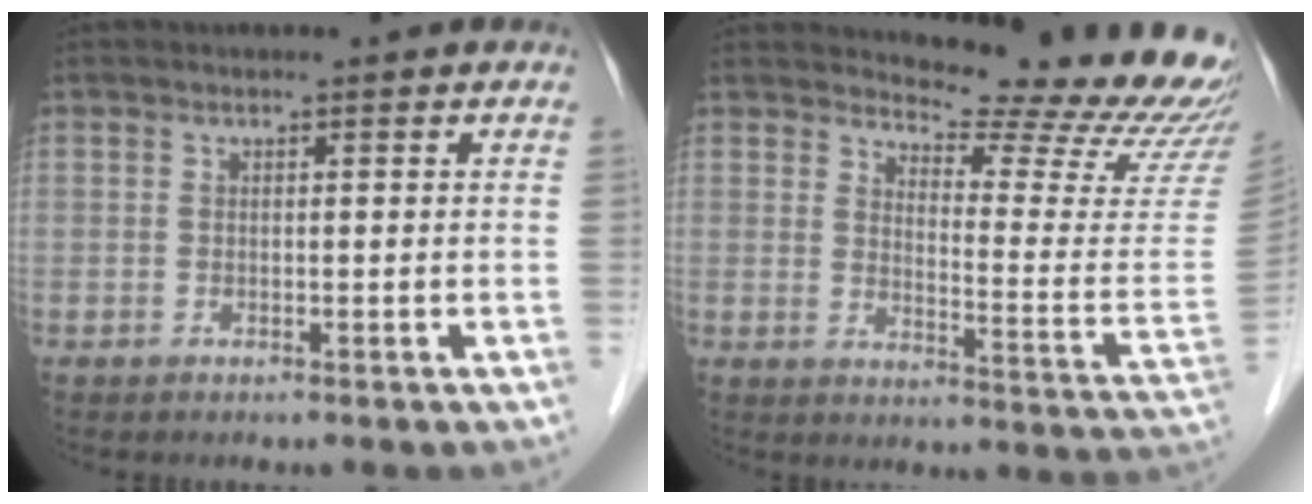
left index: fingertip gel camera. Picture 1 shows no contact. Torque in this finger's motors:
{"motor_torque": [1.06, -1.07, 0.17, -0.01]}